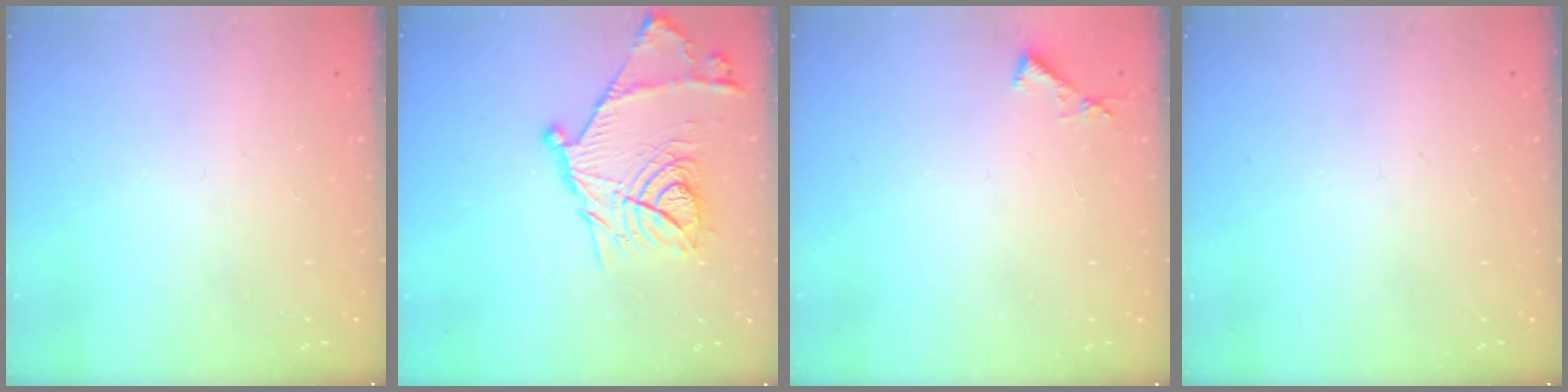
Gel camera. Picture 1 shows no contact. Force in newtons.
{"total": 19.6, "press": 19.6, "slide": 0.6}
{"total": 3.8, "press": 3.8, "slide": 0.3}
{"total": 0.0}